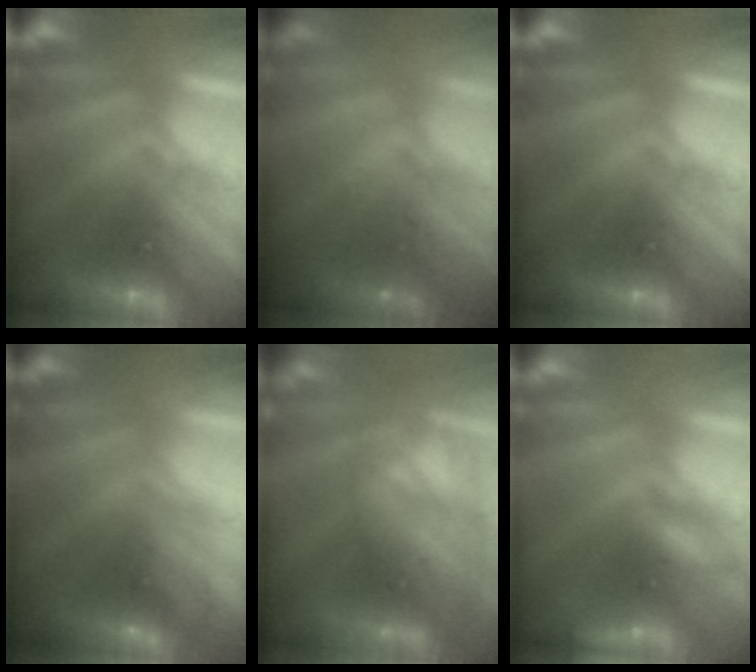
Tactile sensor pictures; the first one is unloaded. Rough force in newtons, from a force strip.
{"total": 2.3}
{"total": 0.0}
{"total": 3.0}
{"total": 7.5}
{"total": 2.1}